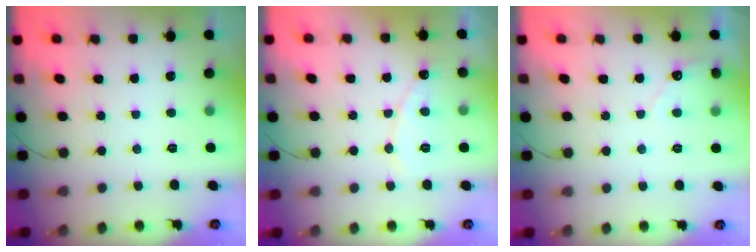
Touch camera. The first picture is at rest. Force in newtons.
{"total": 7.4, "press": 7.4, "slide": 0.6}
{"total": 4.0, "press": 4.0, "slide": 0.3}